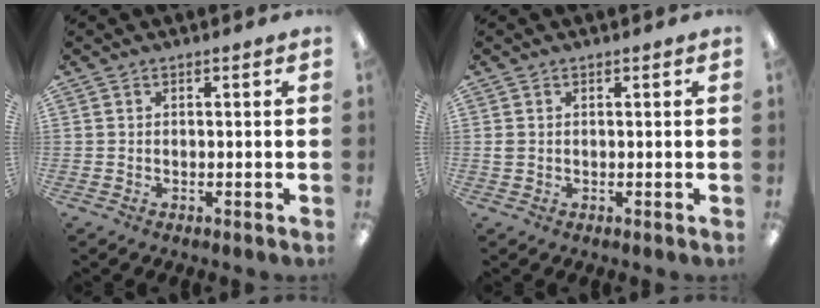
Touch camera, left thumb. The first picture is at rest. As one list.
[{"total": 1.1, "force": [0.2, 1.0, 0.5], "torque": [-0.011, 0.005, 0.002]}]